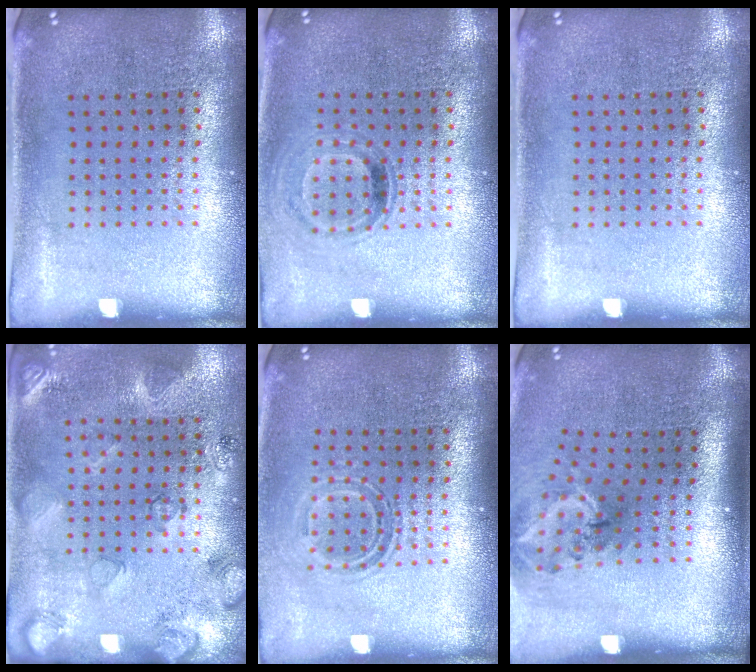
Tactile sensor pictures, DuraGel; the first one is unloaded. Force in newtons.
{"total": 0.9, "press": 0.8, "slide": 0.4}
{"total": 0.0}
{"total": 2.1, "press": 1.8, "slide": 1.2}
{"total": 1.5, "press": 1.1, "slide": 1.0}
{"total": 1.9, "press": 1.3, "slide": 1.5}